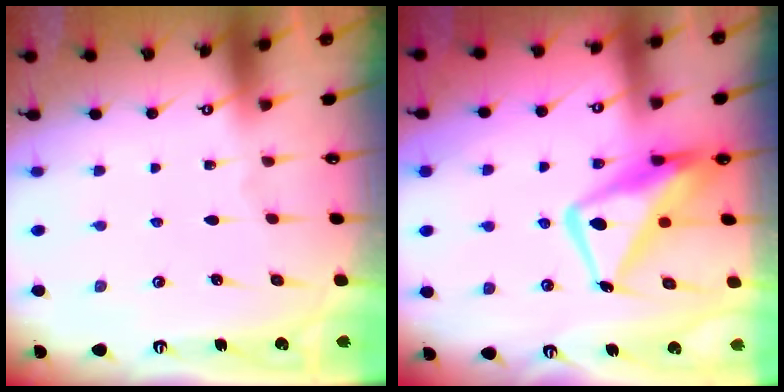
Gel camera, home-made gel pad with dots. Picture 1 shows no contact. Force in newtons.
{"total": 14.9, "press": 14.8, "slide": 1.7}